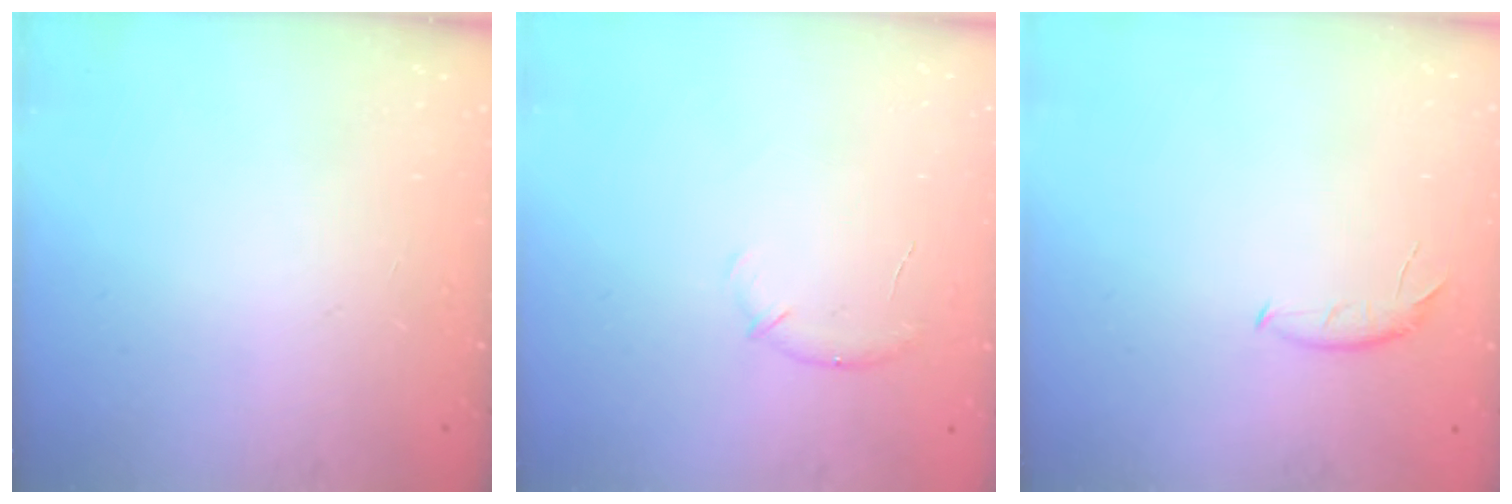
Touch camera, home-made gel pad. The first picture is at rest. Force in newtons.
{"total": 6.9, "press": 6.7, "slide": 1.8}
{"total": 5.5, "press": 5.5, "slide": 0.5}